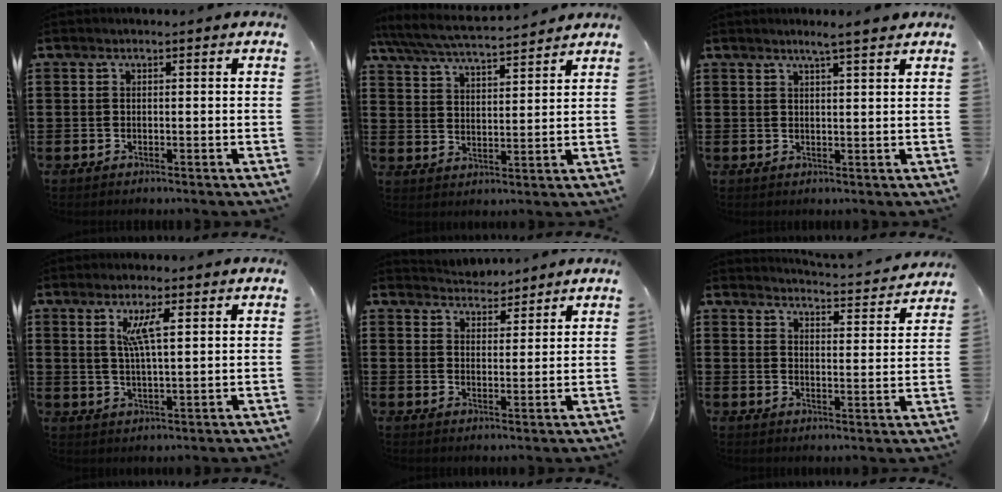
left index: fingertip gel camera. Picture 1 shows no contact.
{"total": 5.8, "force": [5.4, 0.3, 2.0], "torque": [-0.062, -0.030, 0.092]}
{"total": 2.9, "force": [2.5, -0.2, 1.4], "torque": [-0.032, 0.000, 0.045]}
{"total": 5.2, "force": [2.2, 1.1, 4.6], "torque": [-0.098, 0.005, 0.035]}
{"total": 3.5, "force": [3.5, 0.4, -0.4], "torque": [-0.005, -0.011, 0.064]}
{"total": 3.3, "force": [3.2, -0.4, 0.2], "torque": [-0.016, -0.032, 0.049]}